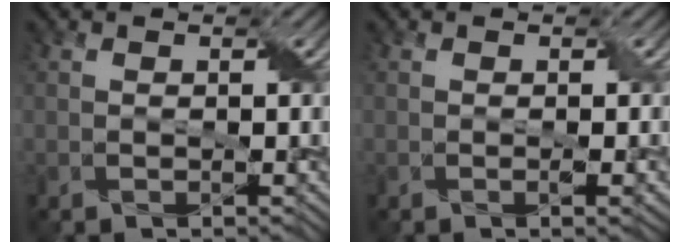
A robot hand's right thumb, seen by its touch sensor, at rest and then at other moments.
{"total": 1.4, "force": [-0.2, 0.0, 1.4], "torque": [-0.026, -0.001, -0.003]}